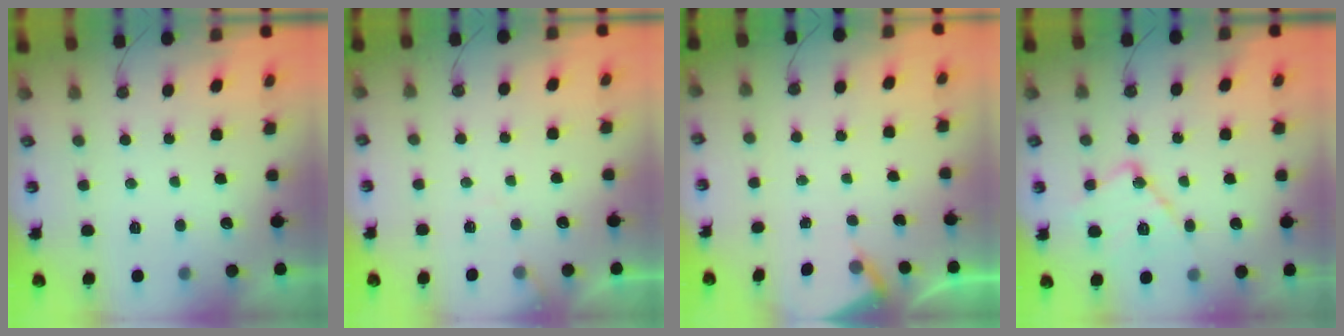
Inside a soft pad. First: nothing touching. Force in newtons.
{"total": 4.1, "press": 4.1, "slide": 0.6}
{"total": 2.2, "press": 2.1, "slide": 0.3}
{"total": 13.0, "press": 12.9, "slide": 1.1}